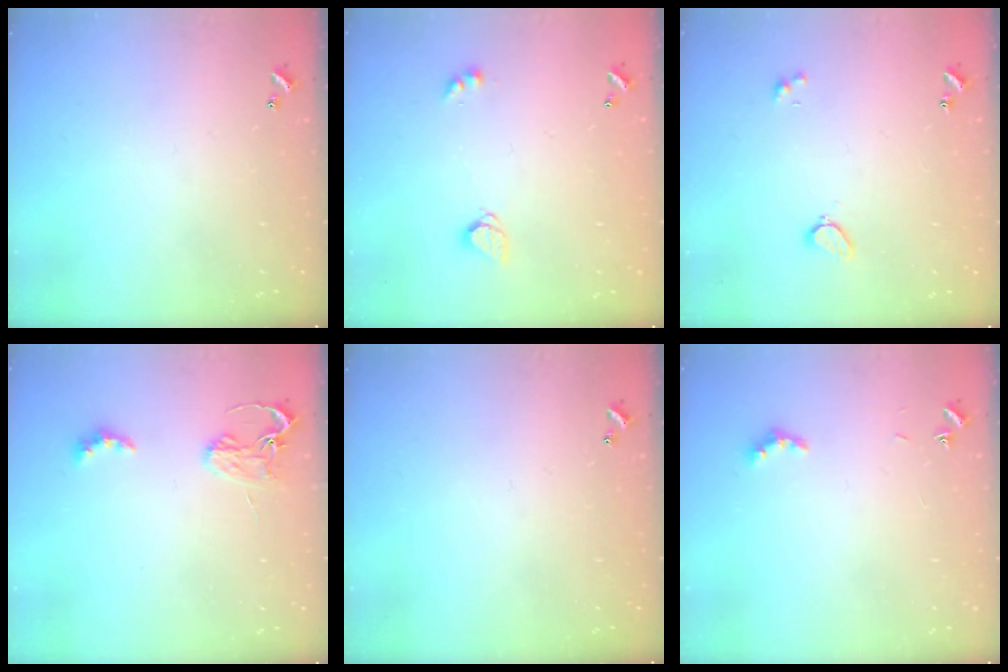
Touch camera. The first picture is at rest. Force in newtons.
{"total": 3.3, "press": 3.3, "slide": 0.2}
{"total": 1.9, "press": 1.9, "slide": 0.6}
{"total": 2.9, "press": 2.8, "slide": 0.6}
{"total": 0.0}
{"total": 3.5, "press": 3.4, "slide": 1.0}